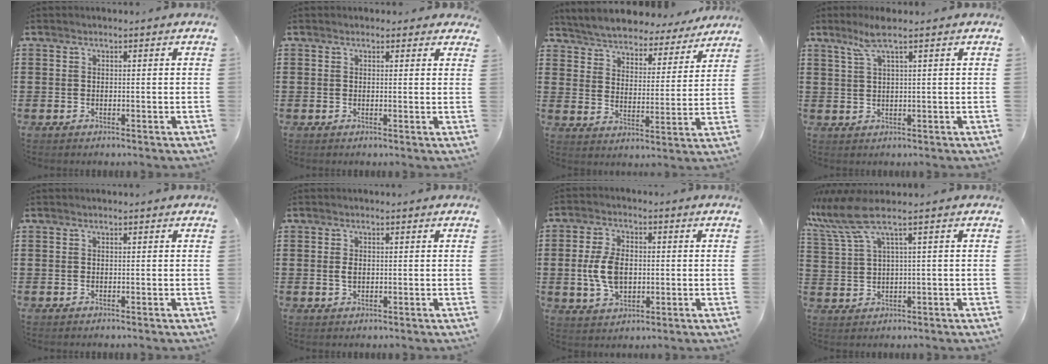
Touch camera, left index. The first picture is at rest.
{"total": 1.3, "force": [0.9, 1.0, 0.3], "torque": [-0.001, 0.005, 0.014]}
{"total": 4.9, "force": [4.9, 0.1, 0.0], "torque": [-0.030, -0.041, 0.082]}
{"total": 4.2, "force": [2.5, 0.1, 3.4], "torque": [-0.073, 0.001, 0.043]}
{"total": 0.0}
{"total": 1.7, "force": [0.1, 1.0, 1.4], "torque": [-0.030, 0.005, 0.001]}
{"total": 7.3, "force": [-0.2, 4.5, 5.7], "torque": [-0.142, 0.002, -0.013]}
{"total": 5.8, "force": [2.6, 0.9, 5.0], "torque": [-0.130, -0.018, 0.038]}